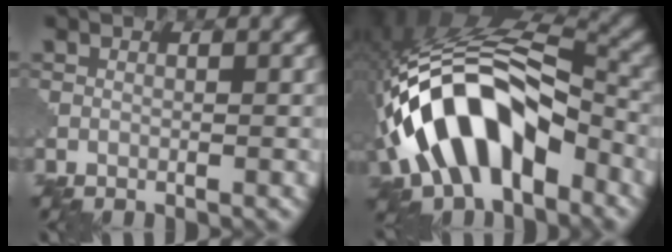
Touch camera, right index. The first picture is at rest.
{"total": 13.4, "force": [-5.0, 6.9, 10.3], "torque": [-0.180, 0.018, -0.094]}